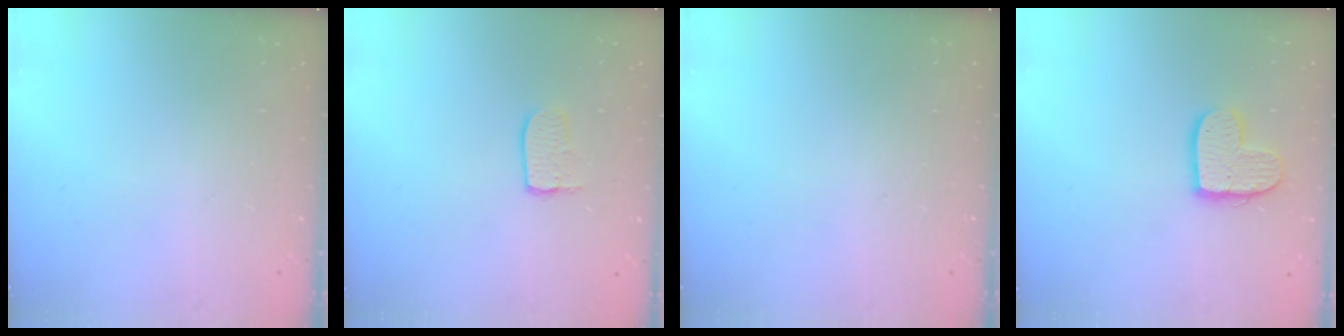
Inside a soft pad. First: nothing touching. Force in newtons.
{"total": 6.1, "press": 6.1, "slide": 0.5}
{"total": 0.0}
{"total": 12.2, "press": 12.1, "slide": 1.1}